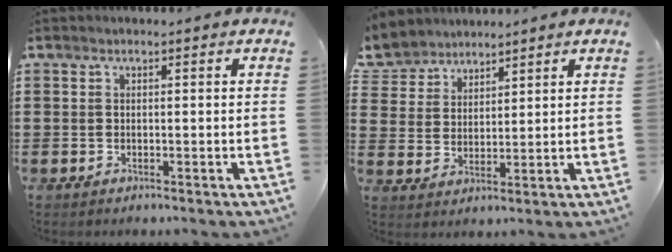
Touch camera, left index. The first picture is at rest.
{"total": 4.6, "force": [4.1, 2.1, -0.6], "torque": [-0.014, -0.016, 0.074]}